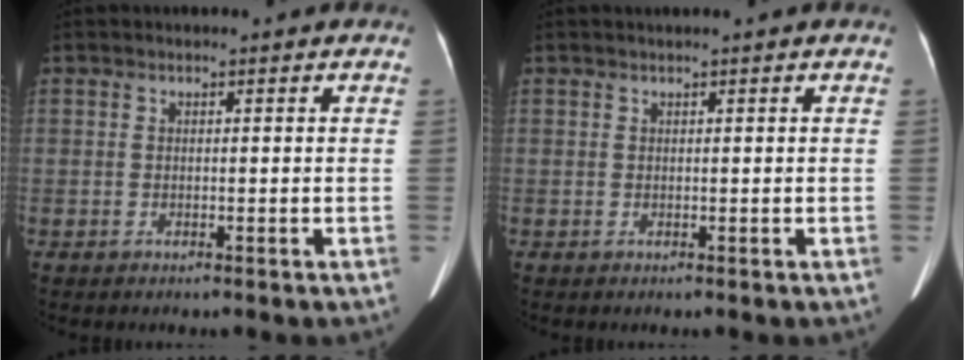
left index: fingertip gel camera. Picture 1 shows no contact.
{"total": 0.7, "force": [0.6, -0.1, 0.4], "torque": [-0.009, 0.009, 0.017]}